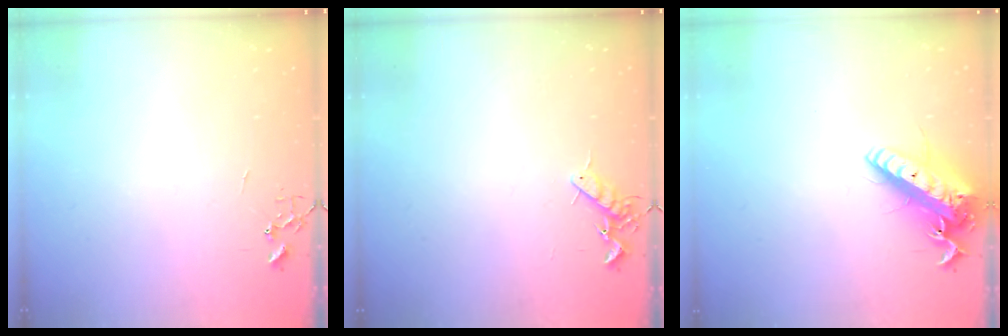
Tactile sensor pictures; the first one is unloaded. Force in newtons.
{"total": 7.2, "press": 7.1, "slide": 1.1}
{"total": 17.4, "press": 17.0, "slide": 3.4}